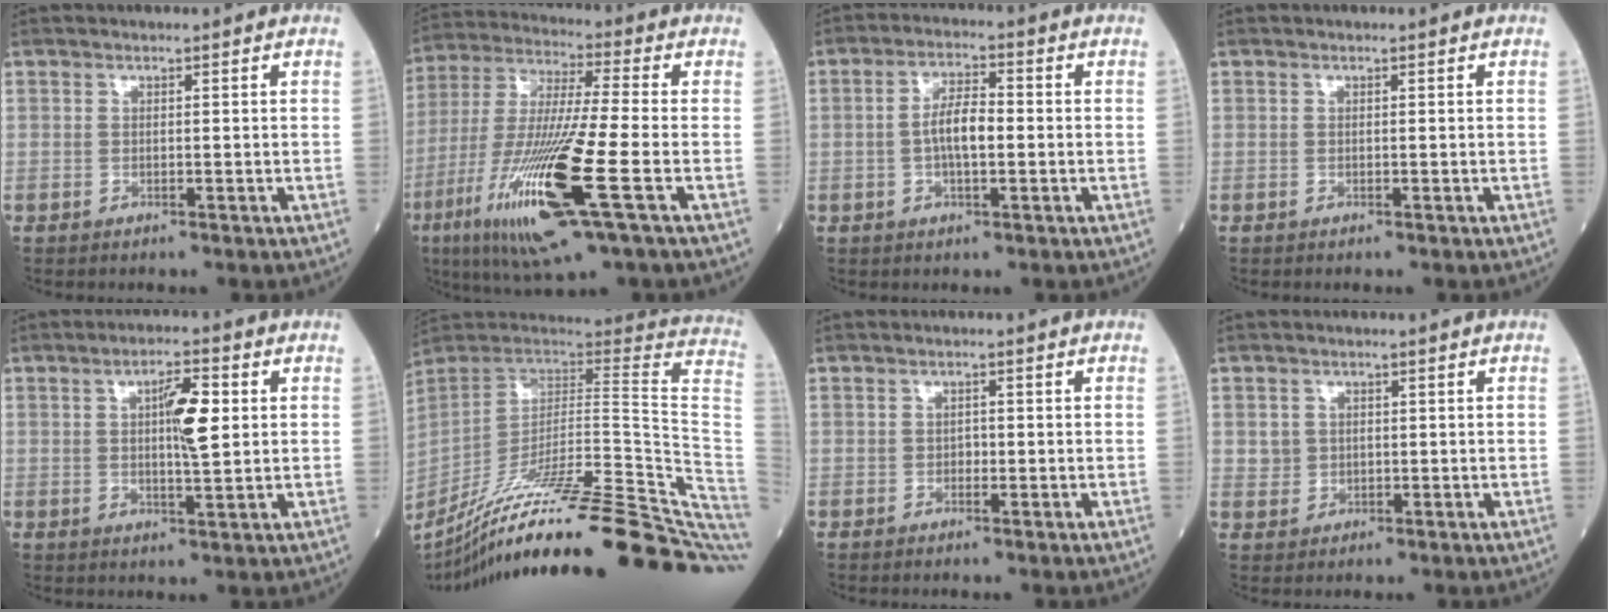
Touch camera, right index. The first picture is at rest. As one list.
[{"total": 19.7, "force": [-7.2, 1.0, 18.3], "torque": [-0.394, -0.039, -0.137]}, {"total": 5.5, "force": [-0.5, 1.7, 5.2], "torque": [-0.103, 0.009, -0.014]}, {"total": 0.0}, {"total": 6.3, "force": [1.2, 1.1, 6.1], "torque": [-0.101, 0.007, 0.021]}, {"total": 39.8, "force": [-30.8, 0.7, 25.2], "torque": [-0.249, -0.063, -0.443]}, {"total": 0.9, "force": [-0.2, 0.7, 0.6], "torque": [-0.007, 0.003, -0.006]}, {"total": 2.4, "force": [0.4, 2.3, 0.7], "torque": [-0.011, 0.004, 0.011]}]